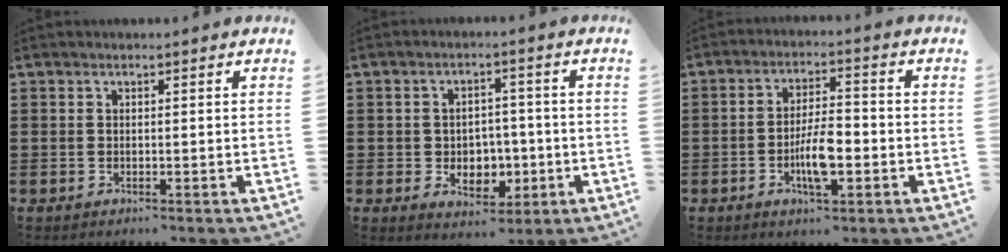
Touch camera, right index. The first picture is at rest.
{"total": 4.5, "force": [-0.6, 3.7, 2.5], "torque": [-0.041, 0.004, -0.016]}
{"total": 7.1, "force": [-2.1, 2.3, 6.4], "torque": [-0.127, -0.001, -0.042]}